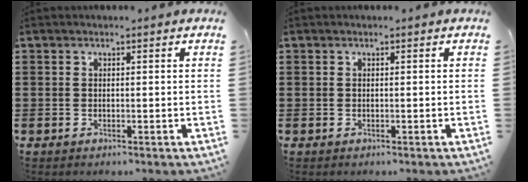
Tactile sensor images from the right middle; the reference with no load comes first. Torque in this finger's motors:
{"motor_torque": [0.80, 0.35, -0.02, 0.02]}